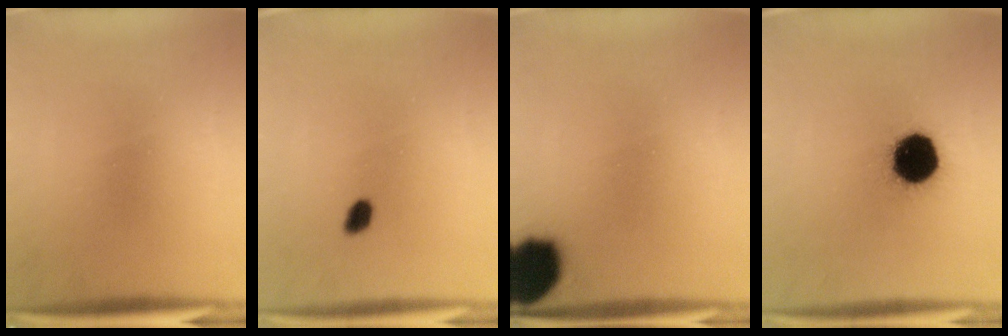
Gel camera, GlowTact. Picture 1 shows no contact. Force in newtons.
{"total": 1.4}
{"total": 15.6}
{"total": 17.2}